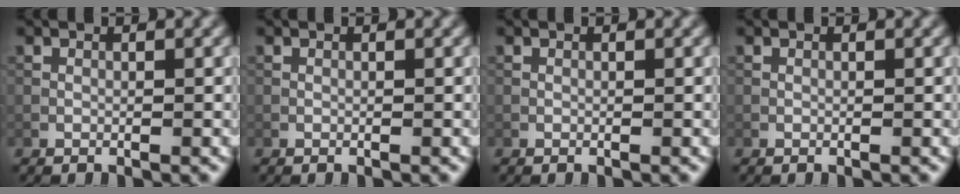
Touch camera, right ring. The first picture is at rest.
{"total": 0.0}
{"total": 0.0}
{"total": 0.0}